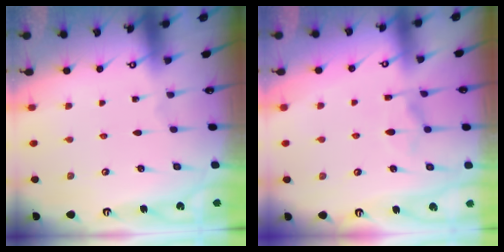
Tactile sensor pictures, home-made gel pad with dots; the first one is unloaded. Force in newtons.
{"total": 6.4, "press": 6.3, "slide": 1.0}